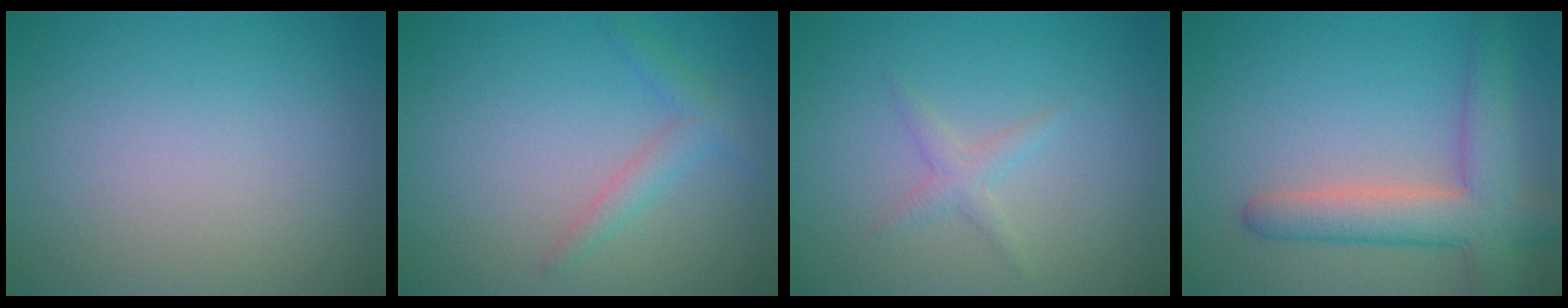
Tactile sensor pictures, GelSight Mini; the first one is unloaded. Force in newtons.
{"total": 1.9, "press": 1.9, "slide": 0.0}
{"total": 1.3, "press": 1.3, "slide": 0.1}
{"total": 5.8, "press": 5.8, "slide": 0.5}